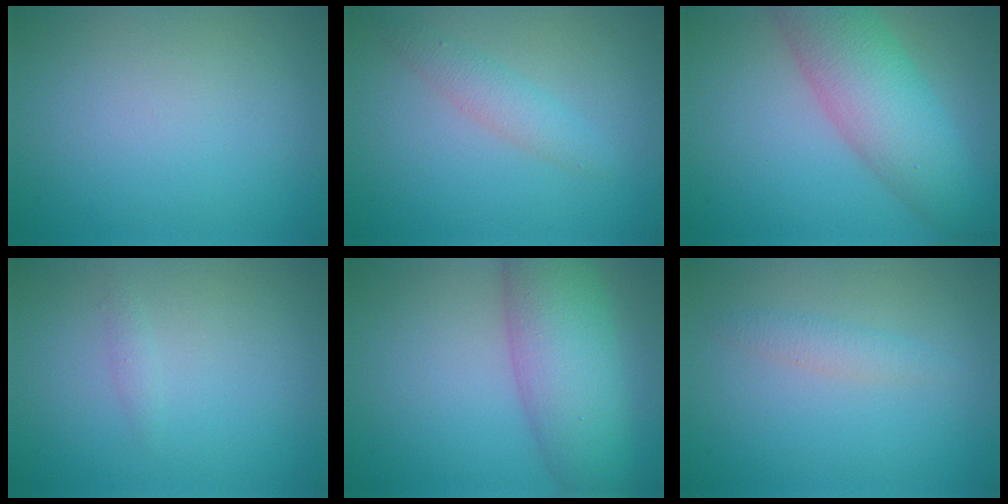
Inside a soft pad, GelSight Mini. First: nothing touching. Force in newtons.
{"total": 2.0, "press": 2.0, "slide": 0.0}
{"total": 7.8, "press": 7.8, "slide": 0.3}
{"total": 0.7, "press": 0.7, "slide": 0.0}
{"total": 8.7, "press": 8.7, "slide": 0.2}
{"total": 1.4, "press": 1.4, "slide": 0.0}